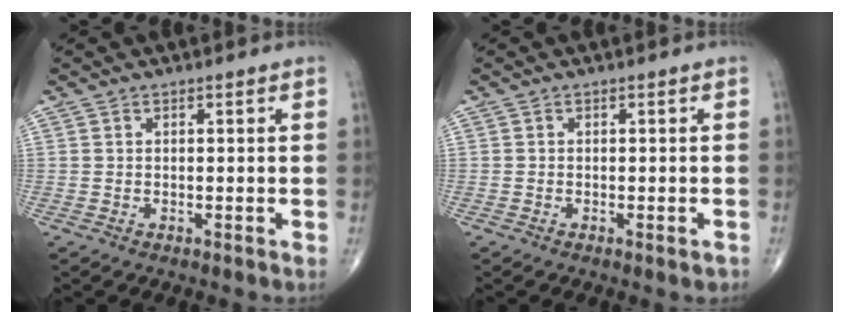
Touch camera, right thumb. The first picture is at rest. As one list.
[{"total": 1.1, "force": [-0.6, 0.3, 0.9], "torque": [-0.013, -0.002, -0.007]}]